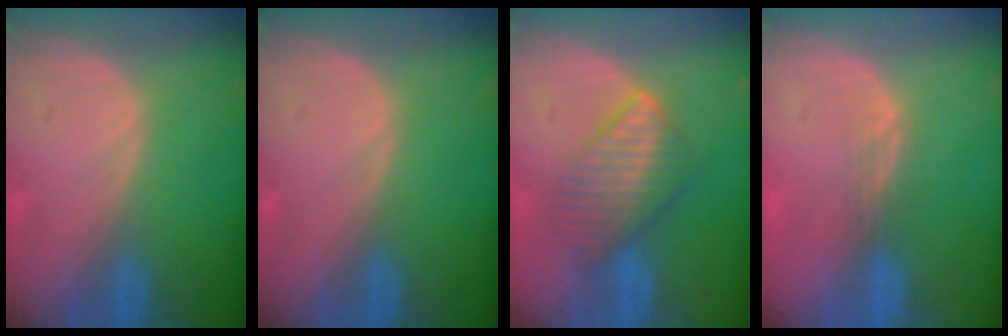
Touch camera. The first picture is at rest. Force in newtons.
{"total": 0.0}
{"total": 6.6, "press": 6.5, "slide": 1.3}
{"total": 1.8, "press": 1.3, "slide": 1.2}